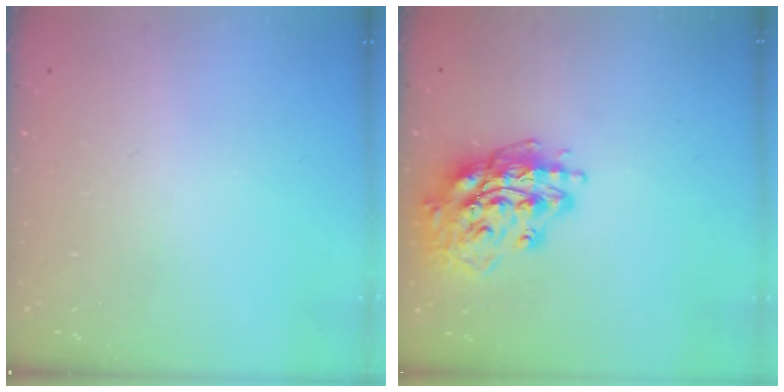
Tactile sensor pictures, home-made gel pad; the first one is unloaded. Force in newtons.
{"total": 15.6, "press": 15.6, "slide": 1.3}